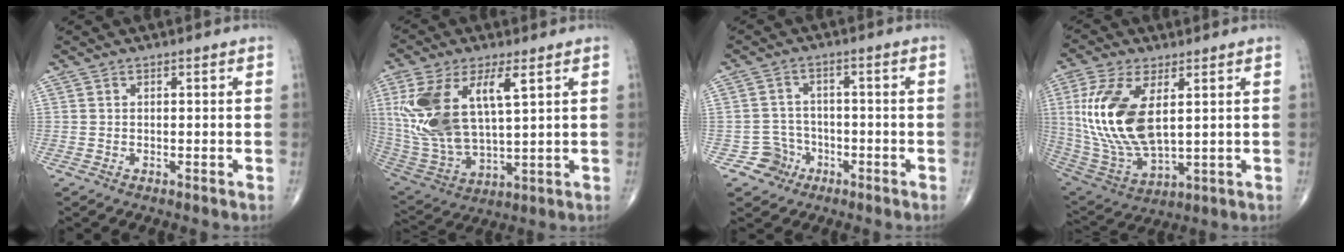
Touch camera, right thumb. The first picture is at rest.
{"total": 18.5, "force": [5.6, 8.3, 15.6], "torque": [-0.321, -0.019, 0.117]}
{"total": 4.6, "force": [-2.4, 4.0, -0.2], "torque": [0.038, 0.016, -0.042]}
{"total": 18.1, "force": [3.5, 8.7, 15.4], "torque": [-0.328, -0.020, 0.080]}